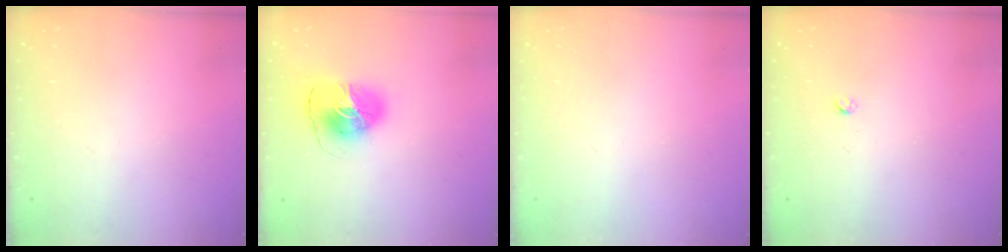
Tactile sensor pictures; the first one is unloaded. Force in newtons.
{"total": 10.5, "press": 10.5, "slide": 1.3}
{"total": 0.0}
{"total": 2.5, "press": 2.5, "slide": 0.4}